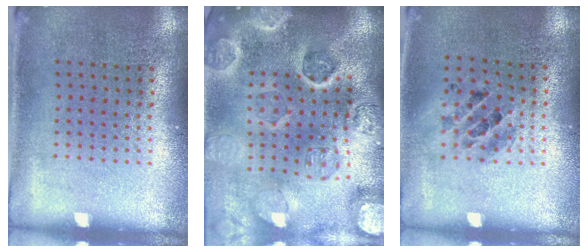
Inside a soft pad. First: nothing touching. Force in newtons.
{"total": 4.9, "press": 4.3, "slide": 2.3}
{"total": 1.2, "press": 1.1, "slide": 0.4}